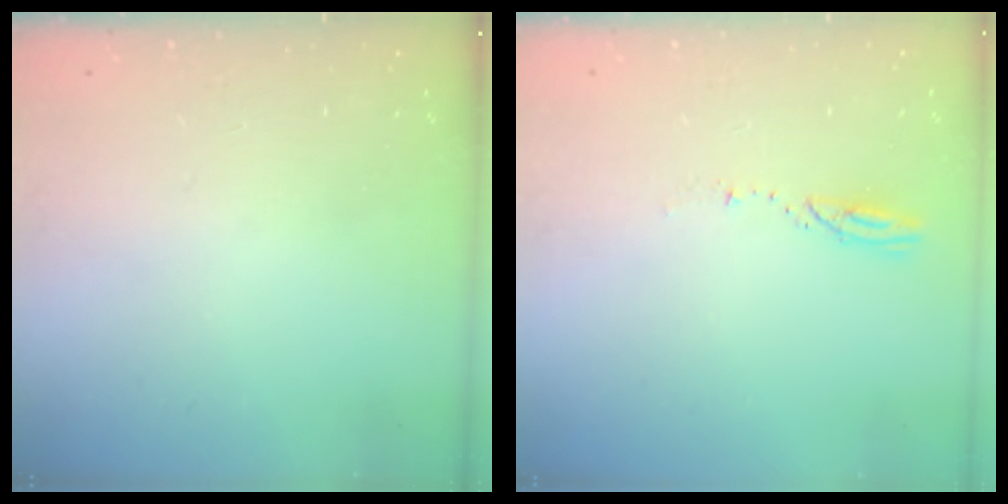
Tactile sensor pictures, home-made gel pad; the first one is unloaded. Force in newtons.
{"total": 3.2, "press": 3.2, "slide": 0.4}